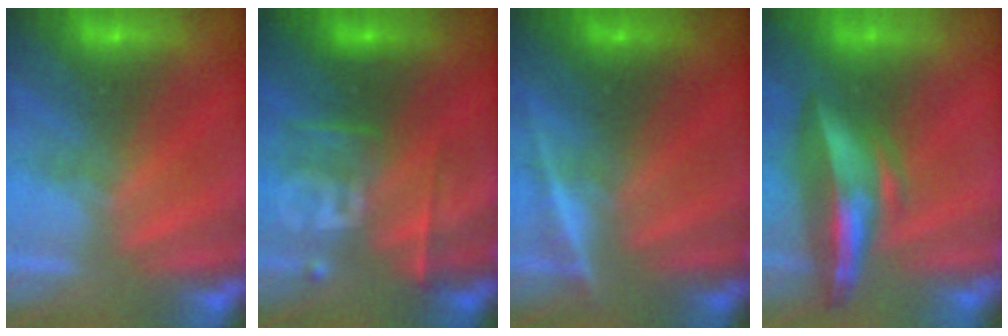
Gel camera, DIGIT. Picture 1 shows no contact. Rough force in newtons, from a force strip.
{"total": 2.4}
{"total": 4.4}
{"total": 7.5}